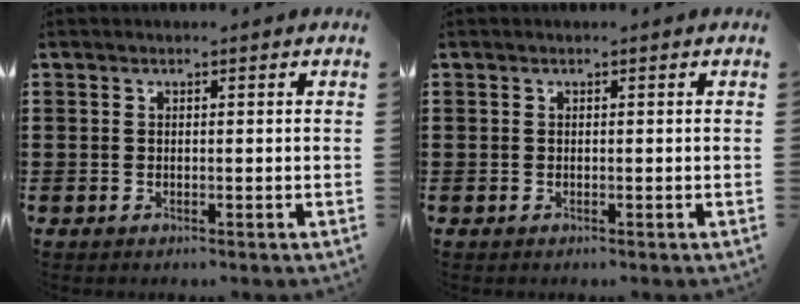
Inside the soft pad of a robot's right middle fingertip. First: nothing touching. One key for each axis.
{"total": 0.0}